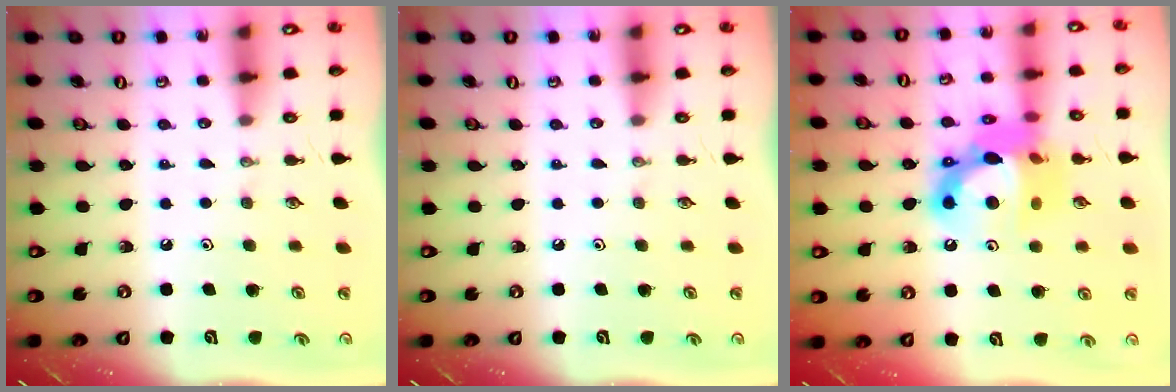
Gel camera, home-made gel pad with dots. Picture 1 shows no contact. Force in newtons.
{"total": 0.0}
{"total": 16.5, "press": 16.4, "slide": 1.6}